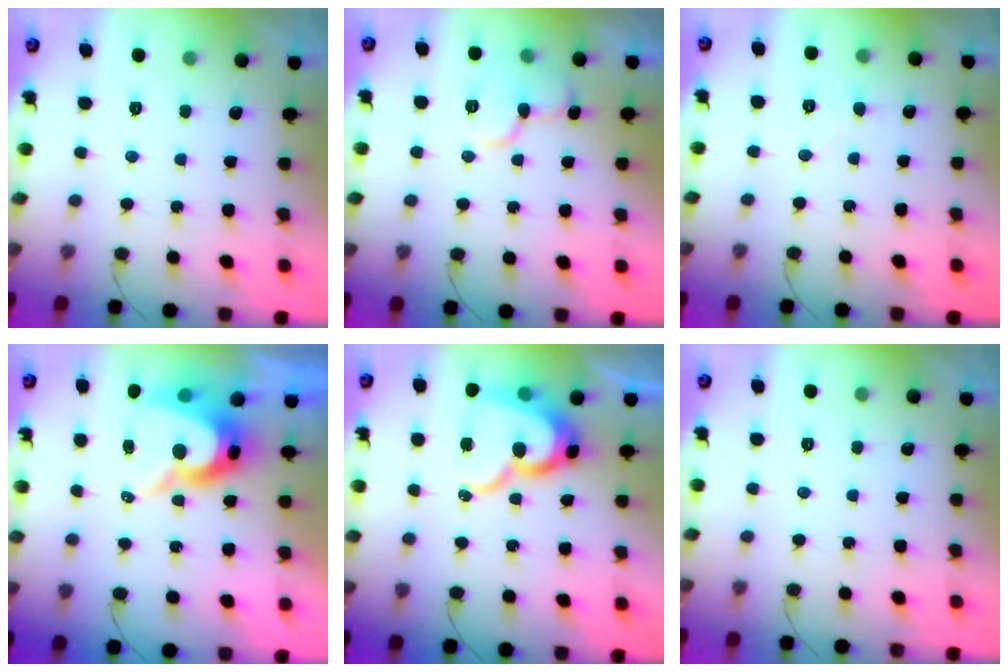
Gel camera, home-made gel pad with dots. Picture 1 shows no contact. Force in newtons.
{"total": 10.8, "press": 10.7, "slide": 1.3}
{"total": 4.5, "press": 4.5, "slide": 0.4}
{"total": 12.4, "press": 12.4, "slide": 0.9}
{"total": 16.5, "press": 16.5, "slide": 1.3}
{"total": 0.0}